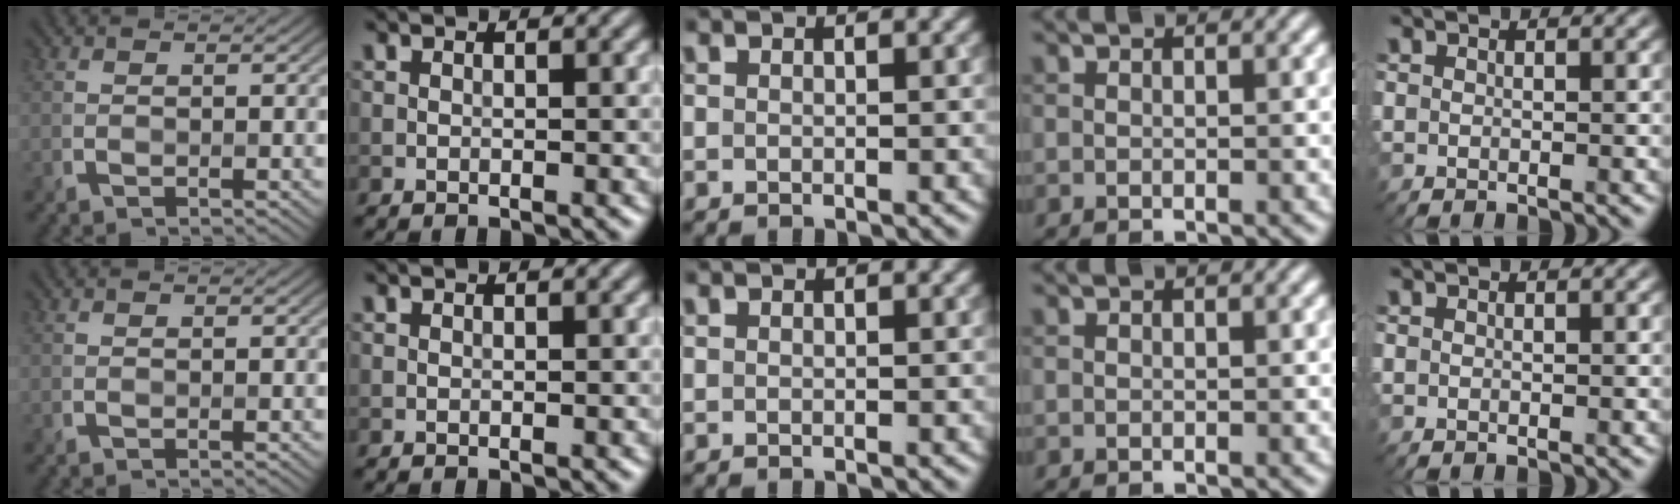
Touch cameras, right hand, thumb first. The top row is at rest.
{}